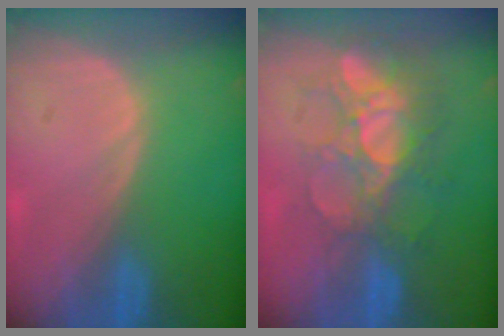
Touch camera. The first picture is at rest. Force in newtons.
{"total": 9.8, "press": 8.5, "slide": 4.8}